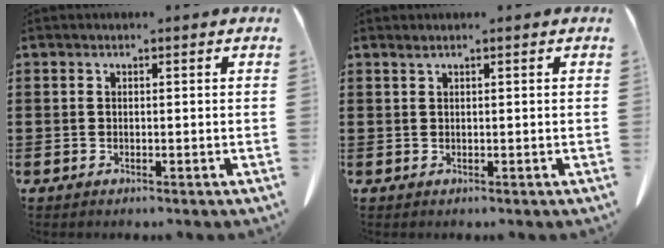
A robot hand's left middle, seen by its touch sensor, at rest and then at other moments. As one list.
[{"total": 0.7, "force": [0.5, 0.0, 0.6], "torque": [-0.012, -0.002, 0.010]}]